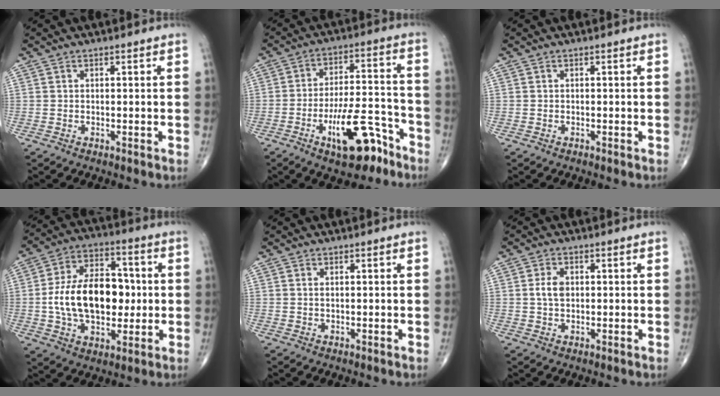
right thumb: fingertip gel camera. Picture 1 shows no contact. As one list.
[{"total": 14.0, "force": [-7.9, 5.3, 10.2], "torque": [-0.148, 0.060, -0.122]}, {"total": 0.0}, {"total": 18.5, "force": [-0.4, 11.4, 14.5], "torque": [-0.224, 0.025, -0.005]}, {"total": 0.6, "force": [0.3, 0.3, 0.5], "torque": [-0.012, 0.001, 0.006]}, {"total": 3.3, "force": [0.4, 2.1, 2.5], "torque": [-0.048, 0.003, 0.006]}]